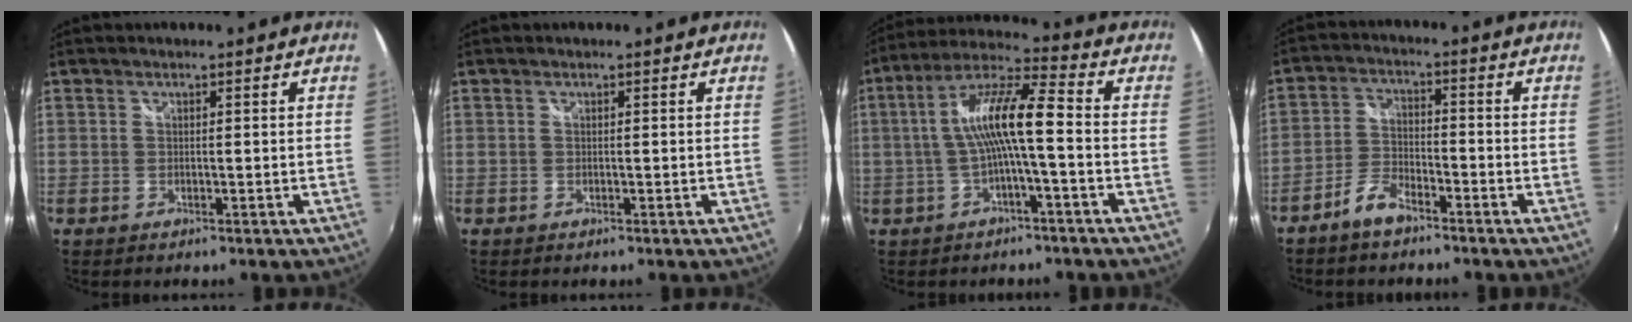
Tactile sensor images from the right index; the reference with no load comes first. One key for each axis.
{"total": 0.0}
{"total": 10.5, "fx": -1.6, "fy": 1.2, "fz": 10.3, "tx": -0.207, "ty": 0.020, "tz": -0.027}
{"total": 5.3, "fx": -4.2, "fy": 1.8, "fz": 2.6, "tx": -0.068, "ty": 0.008, "tz": -0.083}